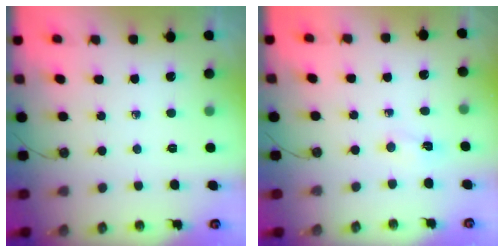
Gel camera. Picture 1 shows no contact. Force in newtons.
{"total": 4.0, "press": 1.2, "slide": 3.8}